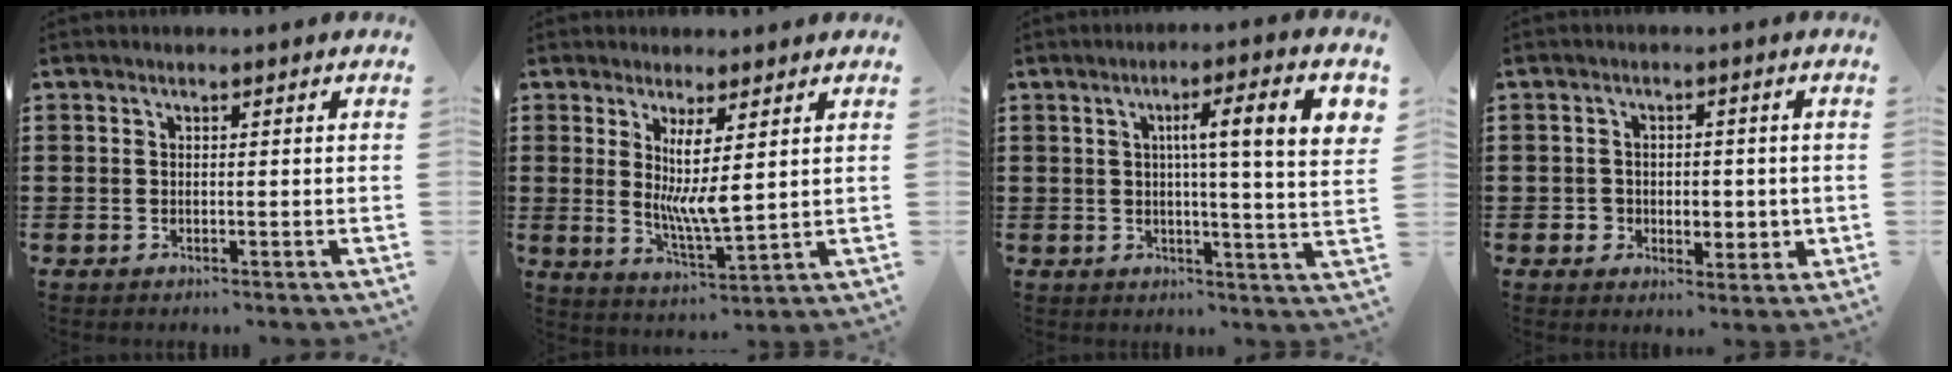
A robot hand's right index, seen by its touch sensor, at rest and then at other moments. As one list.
[{"total": 6.5, "force": [1.6, 1.3, 6.2], "torque": [-0.118, -0.017, 0.025]}, {"total": 9.6, "force": [2.7, 0.3, 9.2], "torque": [-0.159, -0.001, 0.037]}, {"total": 2.9, "force": [-0.4, 2.7, 1.1], "torque": [-0.032, 0.009, -0.012]}]